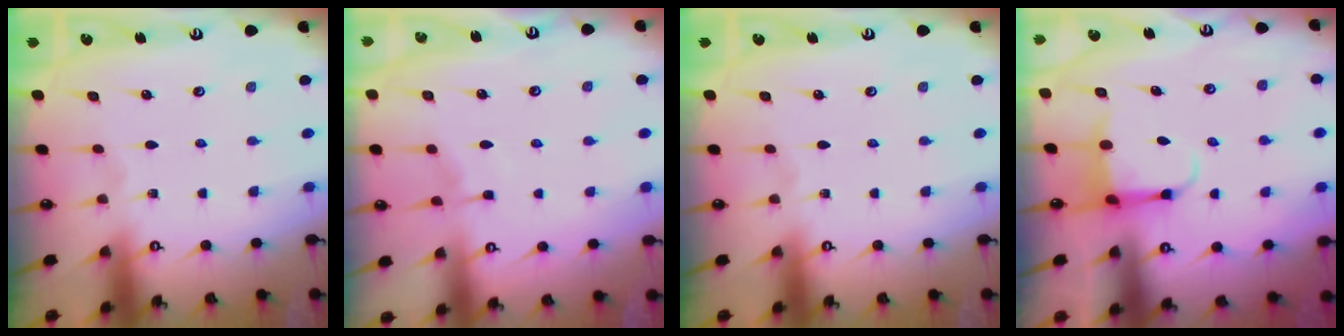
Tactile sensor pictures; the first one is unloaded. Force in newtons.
{"total": 3.9, "press": 3.9, "slide": 0.3}
{"total": 0.0}
{"total": 3.9, "press": 3.7, "slide": 1.0}